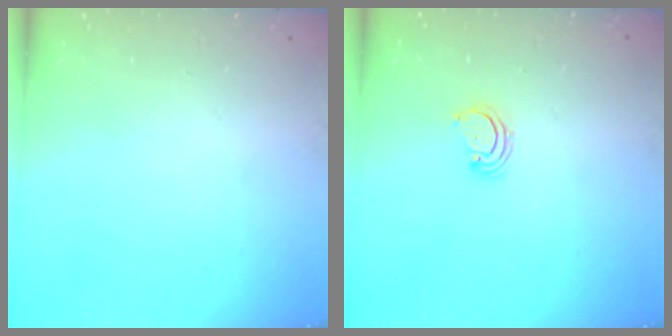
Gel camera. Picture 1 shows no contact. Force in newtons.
{"total": 2.5, "press": 2.5, "slide": 0.2}